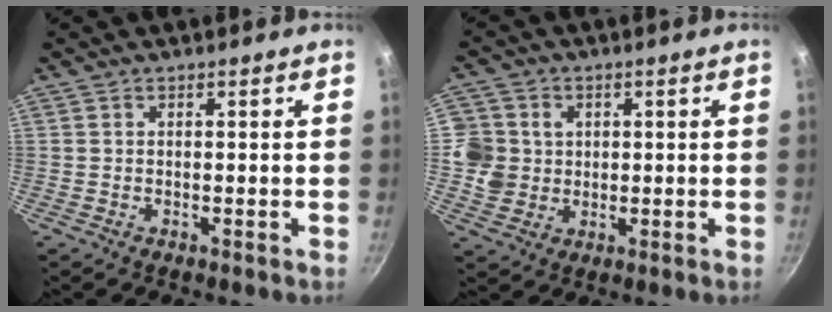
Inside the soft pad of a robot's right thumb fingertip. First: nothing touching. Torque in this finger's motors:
{"motor_torque": [0.03, 0.03, 0.12, 0.11, 0.00]}